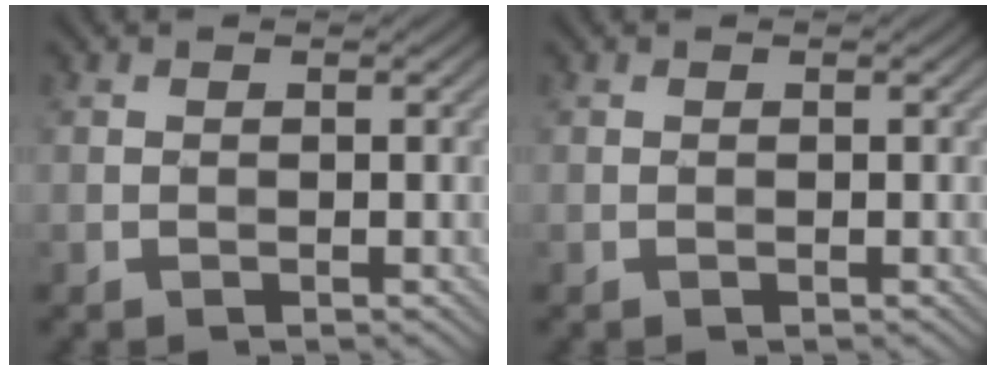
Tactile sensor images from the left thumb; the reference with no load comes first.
{"total": 0.0}